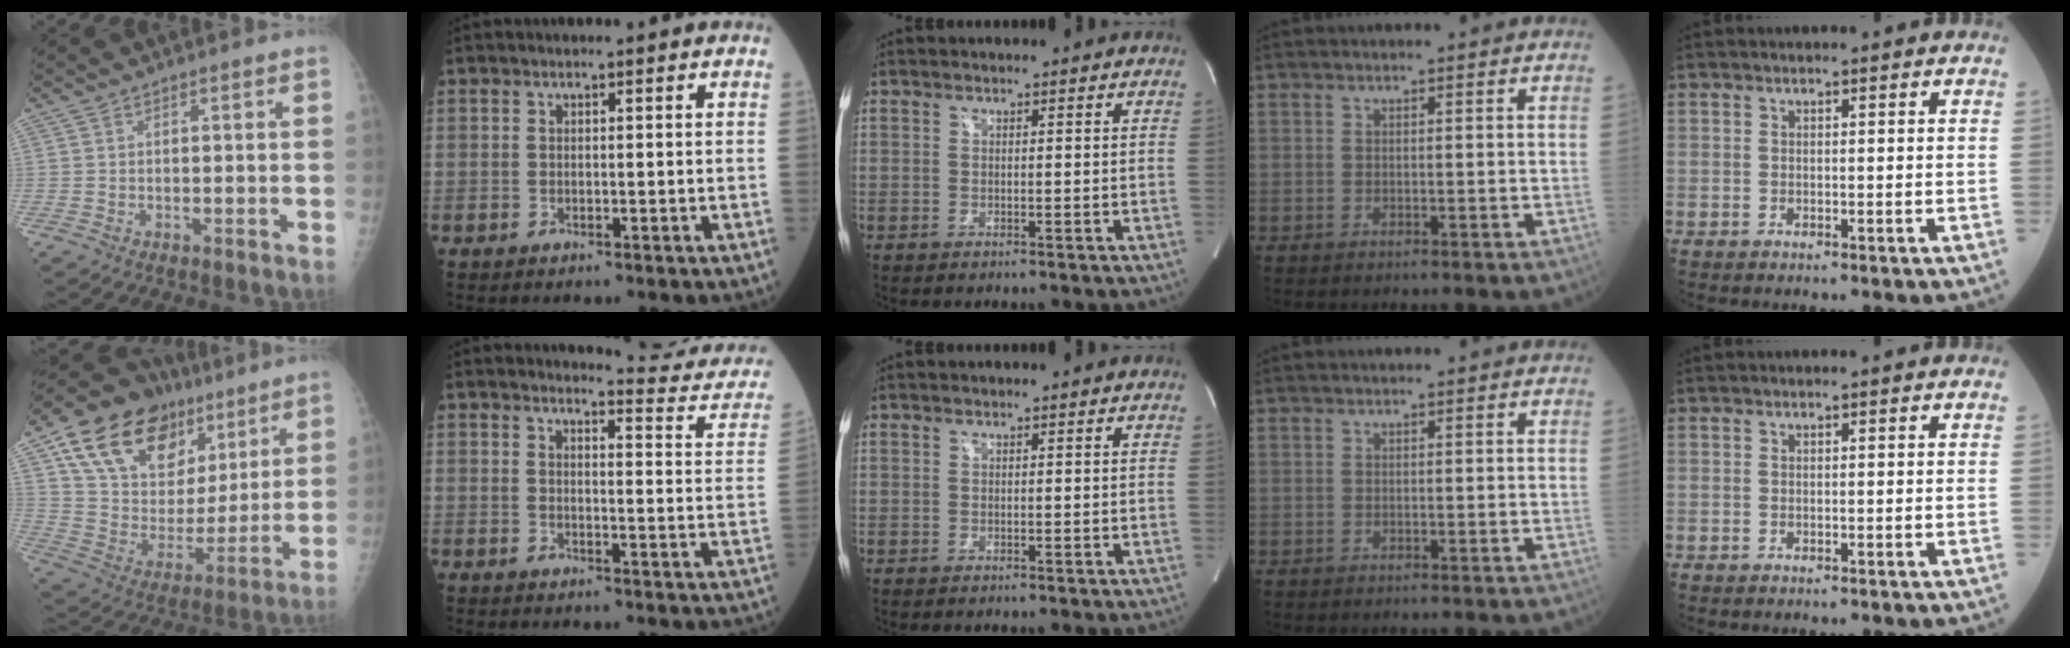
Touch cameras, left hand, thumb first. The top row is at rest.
{"thumb": {"total": 24.2, "force": [13.0, 15.3, 13.5], "torque": [-0.194, -0.016, 0.232]}, "index": {"total": 10.6, "force": [10.5, -0.3, 1.2], "torque": [-0.008, -0.080, 0.105]}}